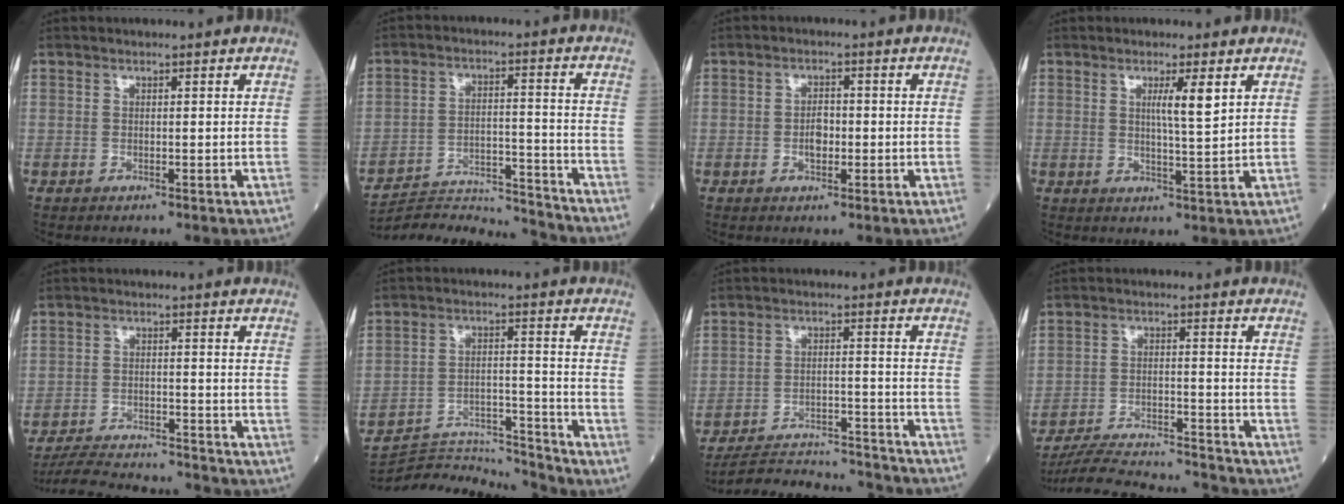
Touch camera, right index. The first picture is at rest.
{"total": 14.0, "force": [-13.9, -0.8, 1.2], "torque": [-0.024, 0.012, -0.224]}
{"total": 2.5, "force": [-0.6, 1.5, 1.9], "torque": [-0.032, 0.005, -0.008]}
{"total": 3.9, "force": [1.6, -0.3, 3.5], "torque": [-0.061, -0.005, 0.025]}
{"total": 11.9, "force": [-11.6, 1.4, 2.4], "torque": [-0.045, 0.004, -0.173]}
{"total": 11.3, "force": [-11.1, -1.7, -1.0], "torque": [0.010, 0.022, -0.192]}
{"total": 19.1, "force": [-18.4, 1.3, 4.8], "torque": [-0.074, -0.010, -0.255]}
{"total": 15.3, "force": [-14.9, 0.6, 3.5], "torque": [-0.069, 0.000, -0.223]}